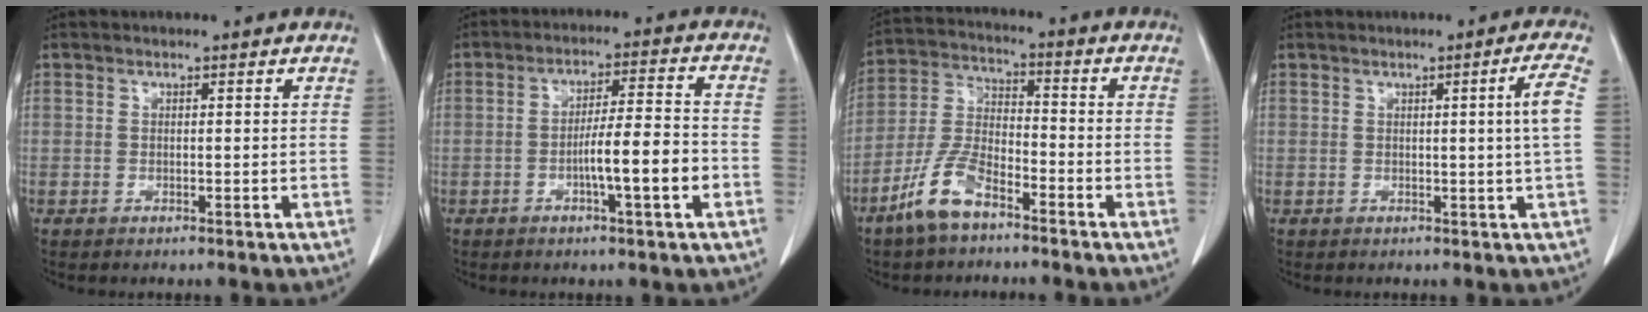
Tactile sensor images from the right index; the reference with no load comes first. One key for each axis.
{"total": 8.3, "fx": -2.7, "fy": 0.2, "fz": 7.9, "tx": -0.129, "ty": 0.007, "tz": -0.046}
{"total": 9.0, "fx": -6.1, "fy": 3.2, "fz": 5.9, "tx": -0.137, "ty": -0.002, "tz": -0.124}
{"total": 3.7, "fx": 0.2, "fy": -1.2, "fz": 3.5, "tx": -0.052, "ty": -0.004, "tz": 0.005}